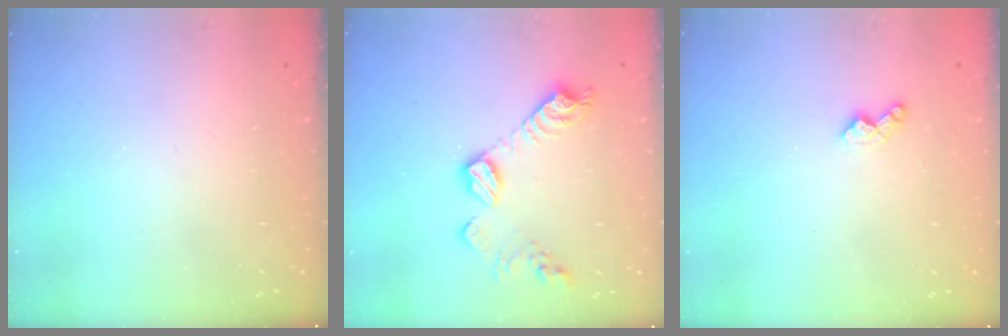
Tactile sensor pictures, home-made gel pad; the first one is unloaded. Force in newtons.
{"total": 12.1, "press": 12.1, "slide": 0.5}
{"total": 5.9, "press": 5.9, "slide": 0.6}